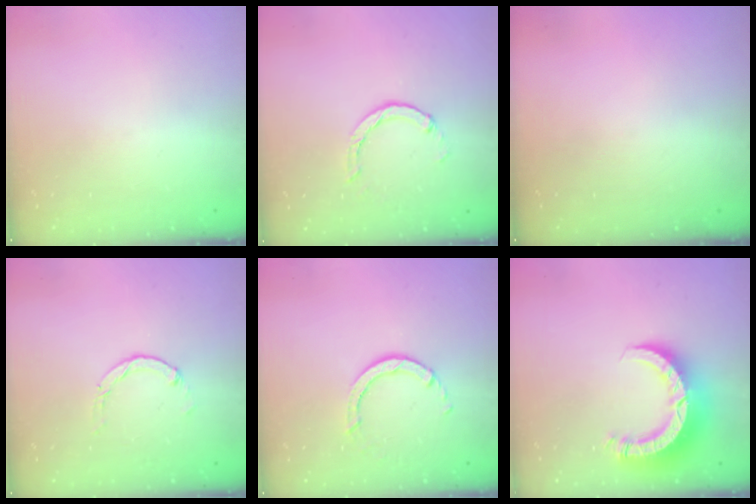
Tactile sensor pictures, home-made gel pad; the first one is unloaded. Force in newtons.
{"total": 2.9, "press": 2.9, "slide": 0.4}
{"total": 0.0}
{"total": 1.1, "press": 1.1, "slide": 0.2}
{"total": 3.0, "press": 3.0, "slide": 0.4}
{"total": 10.0, "press": 10.0, "slide": 1.1}